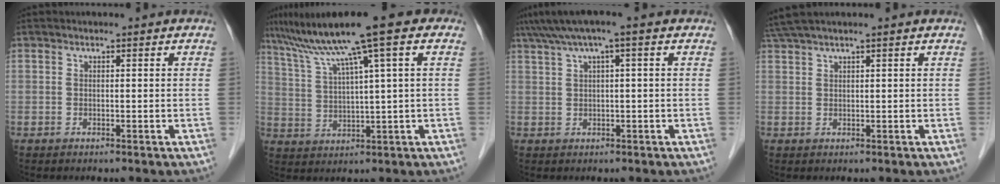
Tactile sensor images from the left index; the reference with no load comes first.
{"total": 11.4, "force": [7.1, -0.5, 8.9], "torque": [-0.158, 0.033, 0.121]}
{"total": 5.6, "force": [3.2, -0.1, 4.6], "torque": [-0.087, 0.035, 0.057]}
{"total": 4.9, "force": [4.1, -0.6, 2.6], "torque": [-0.044, 0.039, 0.076]}